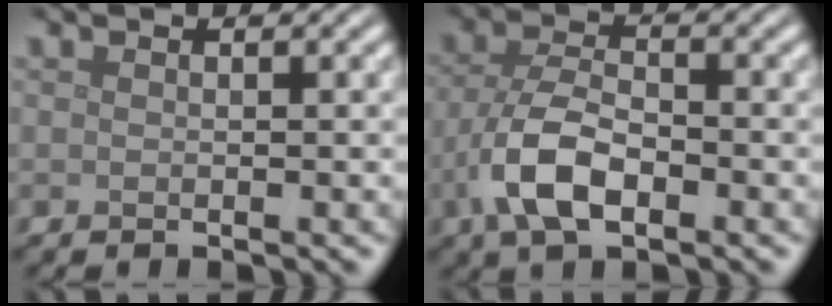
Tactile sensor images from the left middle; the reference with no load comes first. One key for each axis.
{"total": 5.9, "fx": -2.4, "fy": 2.8, "fz": 4.6, "tx": -0.096, "ty": -0.001, "tz": -0.053}